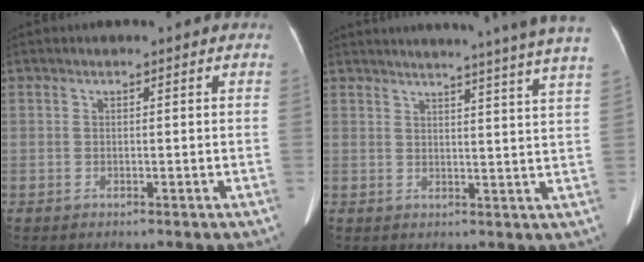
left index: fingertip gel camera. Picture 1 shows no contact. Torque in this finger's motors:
{"motor_torque": [0.41, -1.49, 0.00, 0.09]}